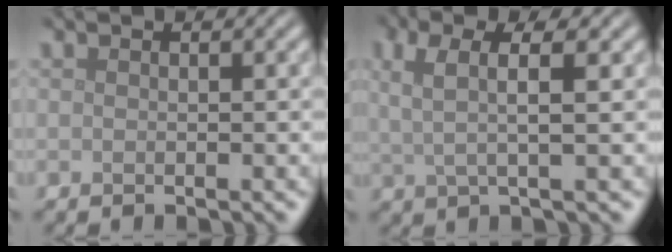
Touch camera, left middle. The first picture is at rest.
{"total": 3.6, "force": [1.1, 0.8, 3.3], "torque": [-0.067, 0.002, 0.021]}